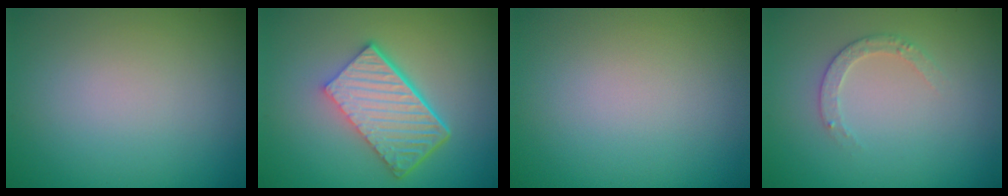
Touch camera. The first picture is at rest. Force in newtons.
{"total": 6.7, "press": 4.4, "slide": 4.9}
{"total": 0.0}
{"total": 1.8, "press": 1.8, "slide": 0.4}